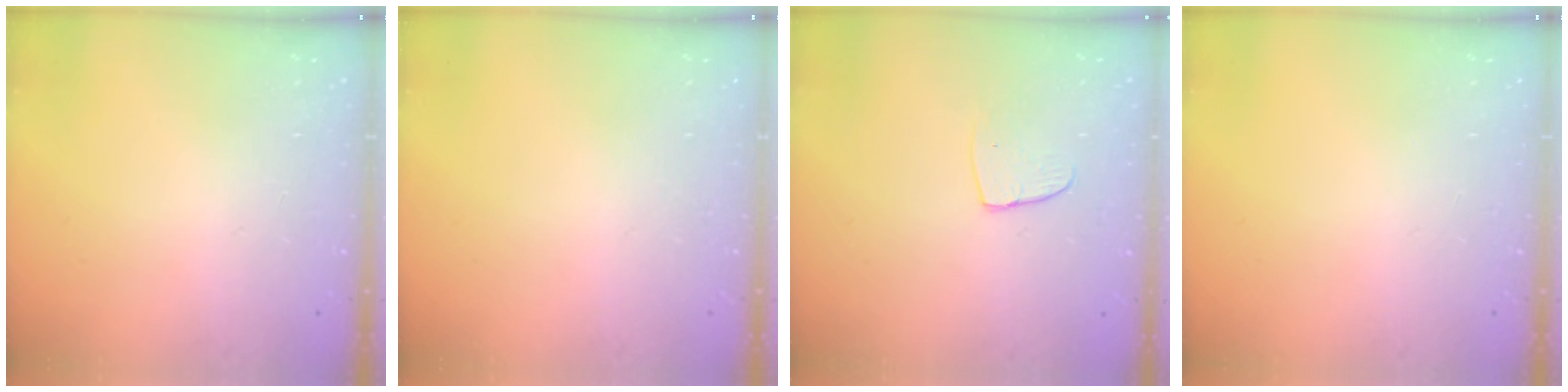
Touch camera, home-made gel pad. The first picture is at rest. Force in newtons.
{"total": 0.0}
{"total": 4.3, "press": 4.3, "slide": 0.3}
{"total": 0.0}